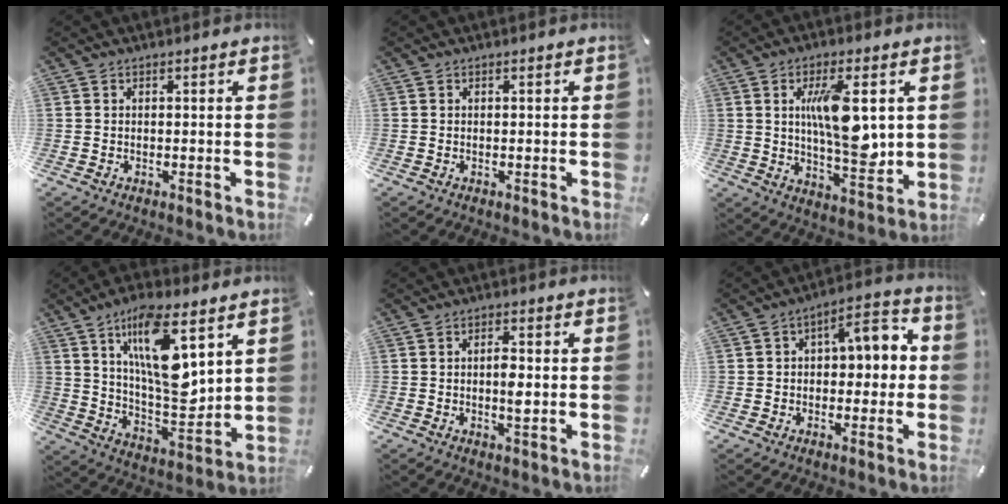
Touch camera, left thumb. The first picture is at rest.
{"total": 0.0}
{"total": 13.6, "force": [3.0, 5.1, 12.3], "torque": [-0.218, -0.011, 0.043]}
{"total": 19.0, "force": [9.1, 7.2, 15.0], "torque": [-0.285, -0.046, 0.141]}
{"total": 4.1, "force": [-0.1, 1.7, 3.7], "torque": [-0.061, 0.000, -0.003]}
{"total": 8.1, "force": [1.0, 5.7, 5.7], "torque": [-0.064, -0.006, 0.008]}